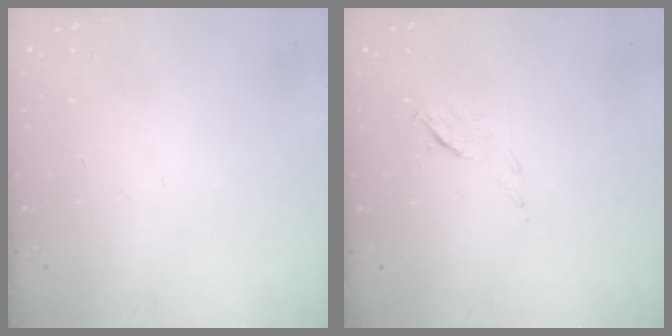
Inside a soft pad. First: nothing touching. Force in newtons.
{"total": 5.4, "press": 5.3, "slide": 0.9}